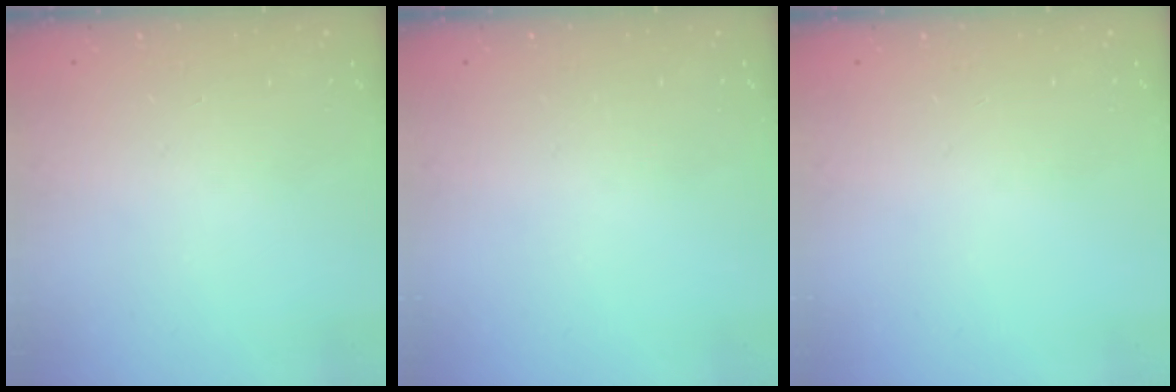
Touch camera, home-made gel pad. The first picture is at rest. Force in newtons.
{"total": 0.0}
{"total": 0.0}